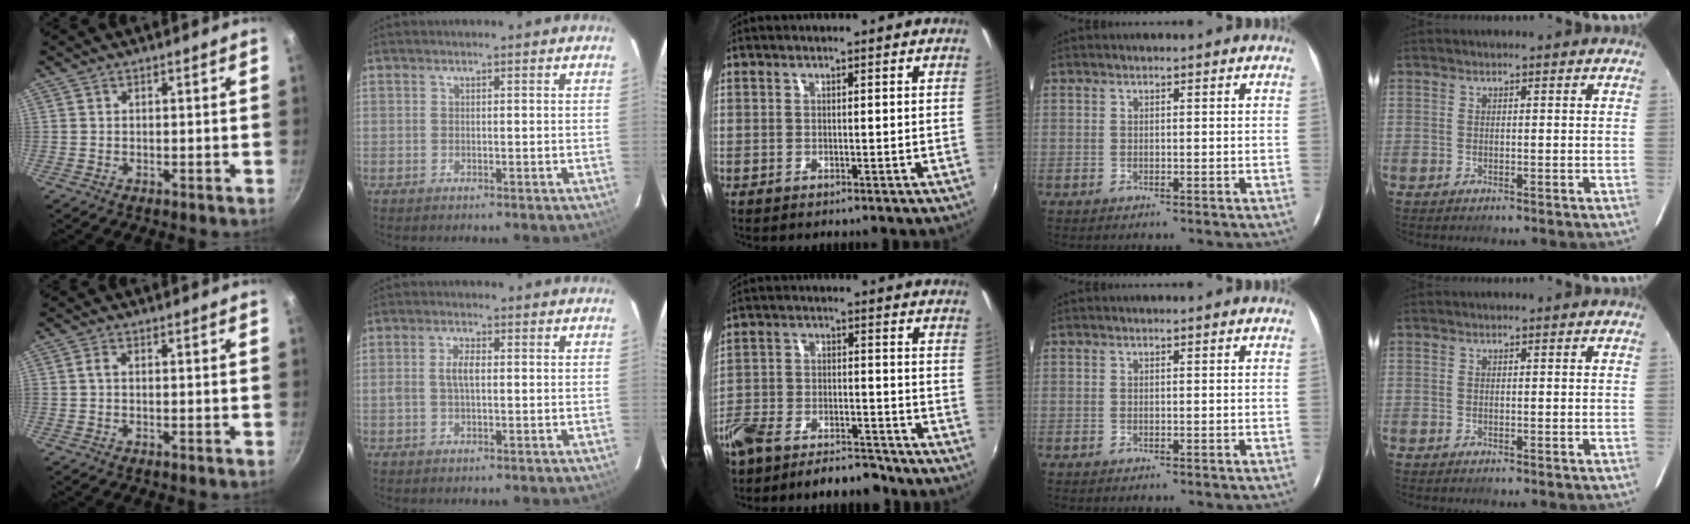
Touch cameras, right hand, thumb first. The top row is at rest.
{"thumb": {"total": 1.5, "force": [-0.1, 0.4, 1.4], "torque": [-0.039, 0.005, -0.004]}, "index": {"total": 3.3, "force": [0.1, 1.4, 3.0], "torque": [-0.060, 0.005, 0.003]}, "middle": {"total": 11.9, "force": [-10.0, 4.6, 4.7], "torque": [-0.116, 0.008, -0.156]}}